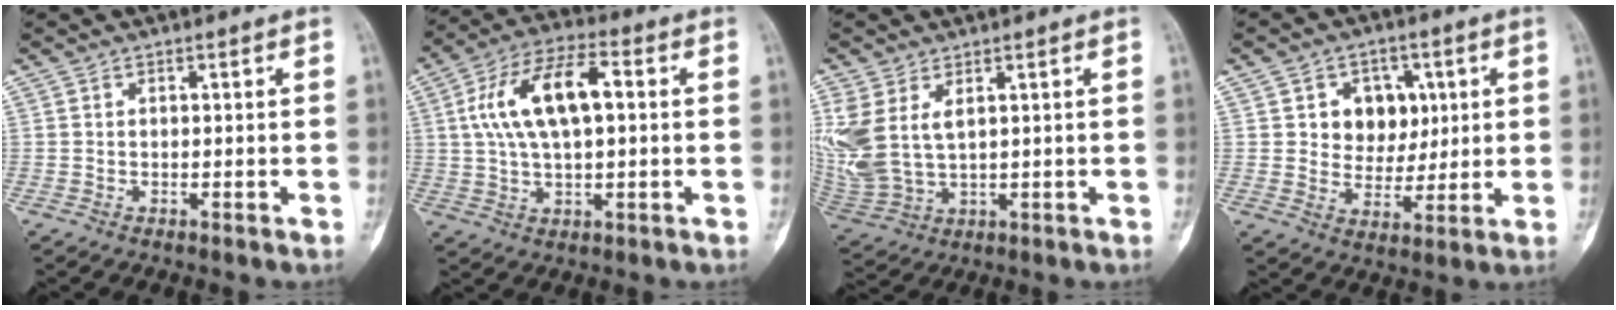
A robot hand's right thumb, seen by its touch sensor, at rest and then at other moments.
{"total": 14.4, "force": [2.3, 6.7, 12.5], "torque": [-0.236, 0.024, 0.040]}
{"total": 11.7, "force": [3.4, 6.9, 8.8], "torque": [-0.219, -0.006, 0.085]}
{"total": 9.0, "force": [2.5, 7.5, 4.2], "torque": [-0.016, -0.006, 0.042]}